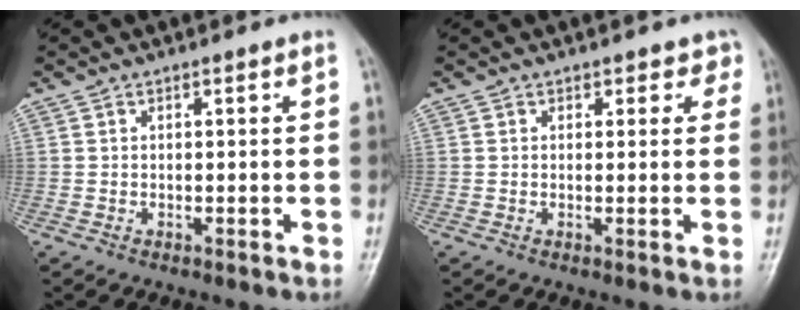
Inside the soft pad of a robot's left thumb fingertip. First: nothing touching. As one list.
[{"total": 2.1, "force": [1.2, 1.6, 0.7], "torque": [0.022, -0.002, 0.007]}]